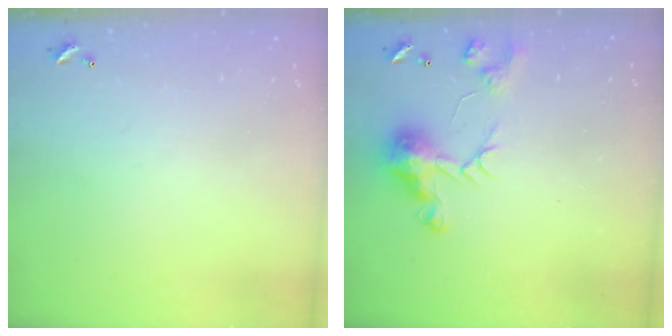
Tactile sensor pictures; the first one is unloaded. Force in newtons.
{"total": 11.0, "press": 11.0, "slide": 0.7}